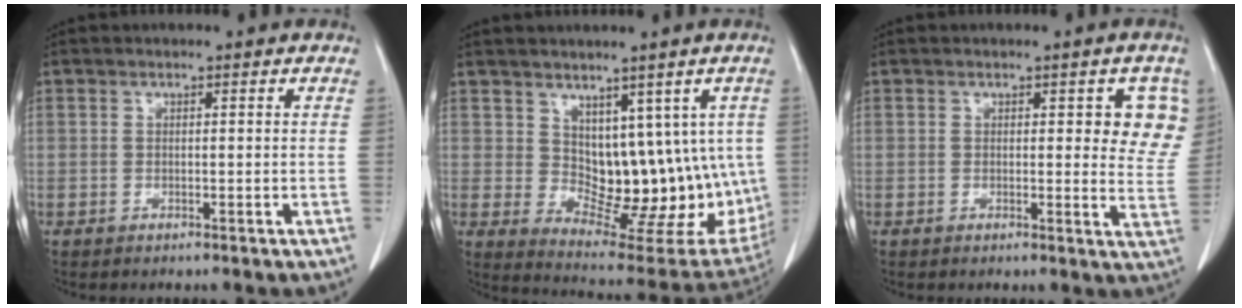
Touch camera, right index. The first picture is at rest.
{"total": 13.6, "force": [2.6, 8.0, 10.8], "torque": [-0.121, 0.001, 0.063]}
{"total": 6.5, "force": [2.4, 2.2, 5.6], "torque": [-0.042, -0.003, 0.018]}